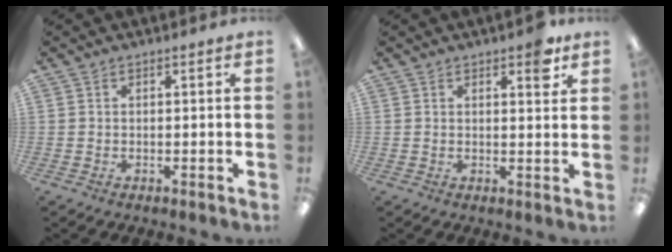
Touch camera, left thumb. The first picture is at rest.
{"total": 5.0, "force": [3.2, 1.8, 3.3], "torque": [-0.034, -0.016, 0.048]}